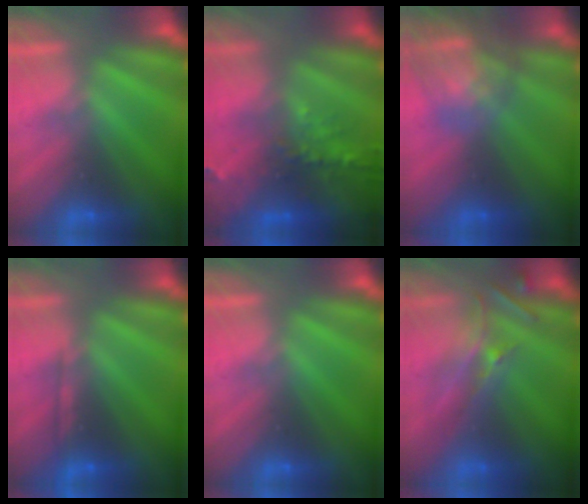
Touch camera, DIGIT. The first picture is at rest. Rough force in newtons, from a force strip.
{"total": 7.4}
{"total": 6.7}
{"total": 2.2}
{"total": 0.0}
{"total": 2.6}